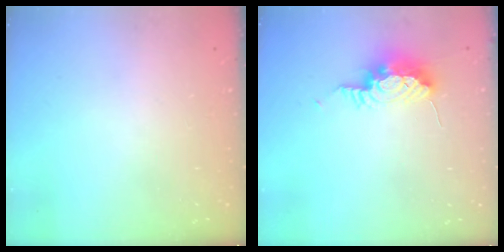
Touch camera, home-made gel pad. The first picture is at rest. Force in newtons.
{"total": 15.5, "press": 10.9, "slide": 11.0}